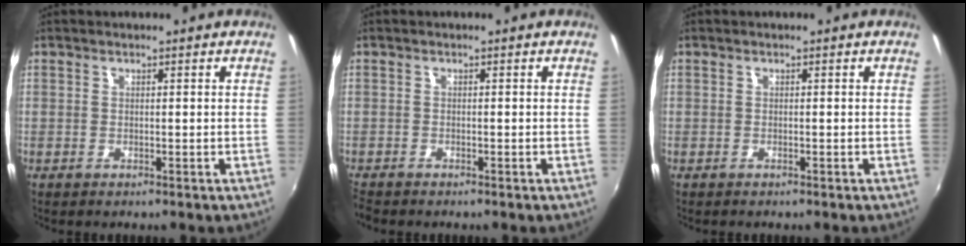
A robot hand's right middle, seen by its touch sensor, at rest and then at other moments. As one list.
[{"total": 1.7, "force": [-1.7, 0.3, 0.4], "torque": [-0.012, -0.013, -0.035]}, {"total": 0.0}]